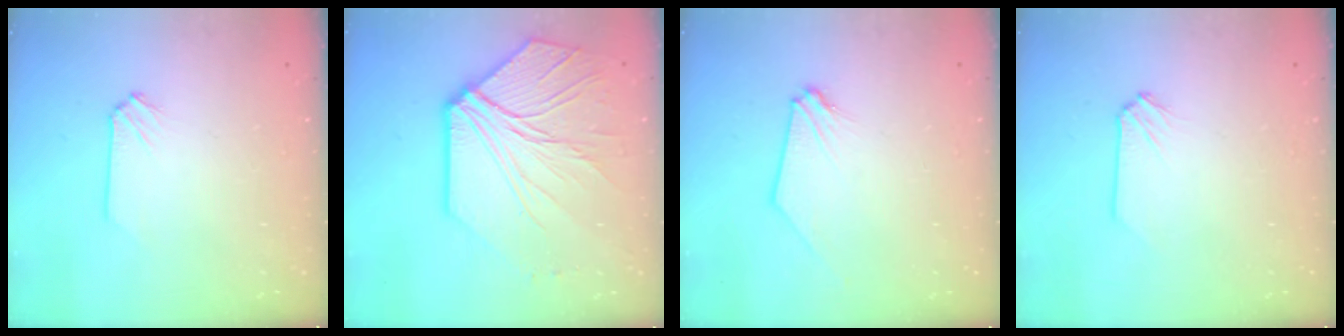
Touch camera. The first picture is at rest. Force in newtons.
{"total": 13.5, "press": 13.4, "slide": 1.8}
{"total": 0.0}
{"total": 0.0}